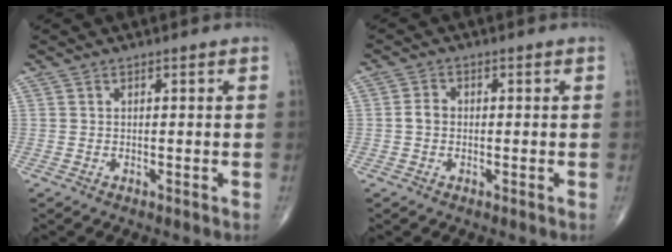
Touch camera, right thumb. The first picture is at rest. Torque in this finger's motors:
{"motor_torque": [0.47, 0.33, 0.25, -0.16, -0.02]}